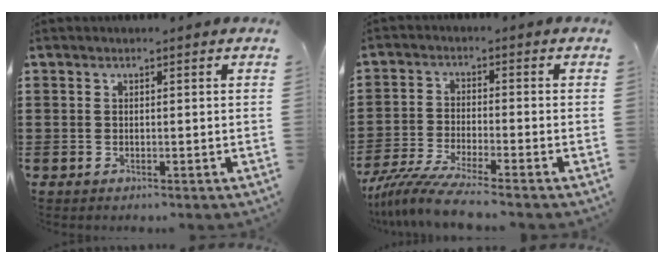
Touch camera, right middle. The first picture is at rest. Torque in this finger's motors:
{"motor_torque": [2.14, 0.00, 0.56, 0.19]}